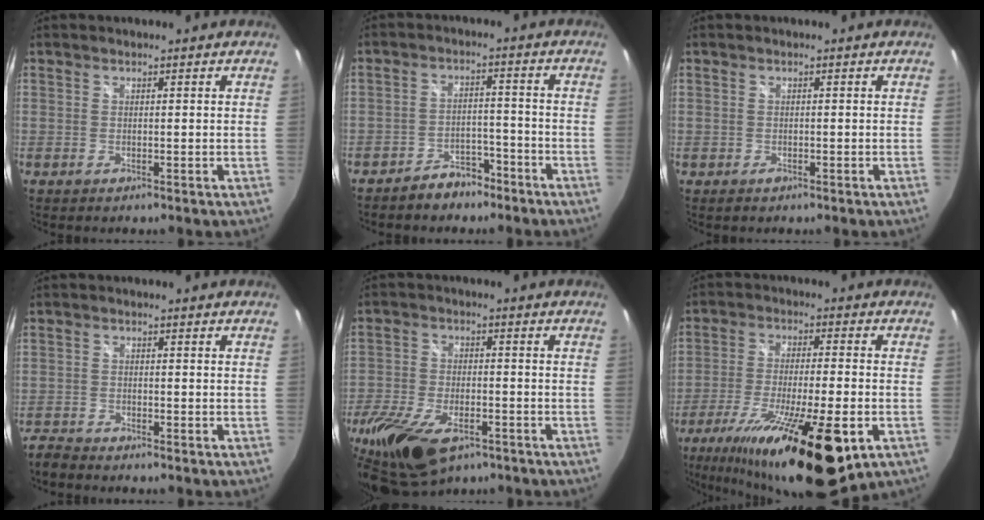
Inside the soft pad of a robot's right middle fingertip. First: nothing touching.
{"total": 6.2, "force": [-5.0, 3.2, 1.8], "torque": [-0.045, 0.020, -0.068]}
{"total": 0.7, "force": [-0.5, 0.5, 0.2], "torque": [-0.003, -0.003, -0.011]}
{"total": 3.2, "force": [-3.2, 0.4, 0.2], "torque": [-0.019, -0.012, -0.068]}
{"total": 19.4, "force": [-11.8, 9.5, 12.1], "torque": [-0.278, -0.047, -0.201]}
{"total": 23.0, "force": [-12.3, 5.8, 18.6], "torque": [-0.330, -0.059, -0.196]}